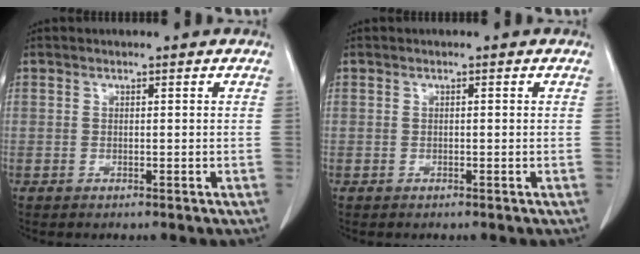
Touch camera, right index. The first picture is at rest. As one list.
[{"total": 0.0}]